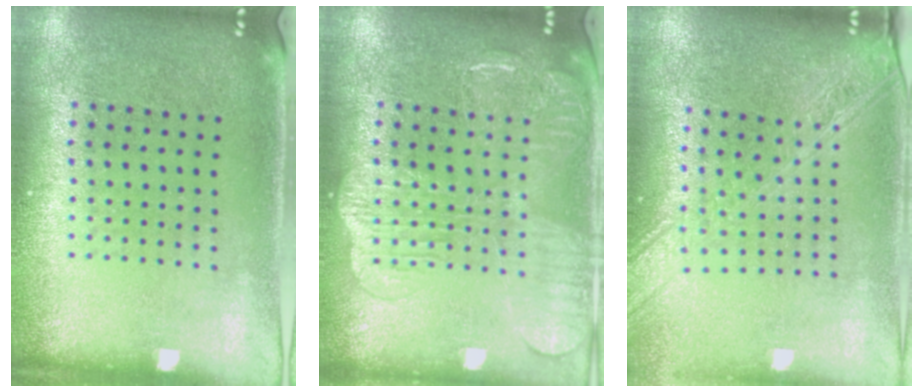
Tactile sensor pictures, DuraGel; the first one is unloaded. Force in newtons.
{"total": 2.3, "press": 2.2, "slide": 0.4}
{"total": 2.3, "press": 1.9, "slide": 1.3}